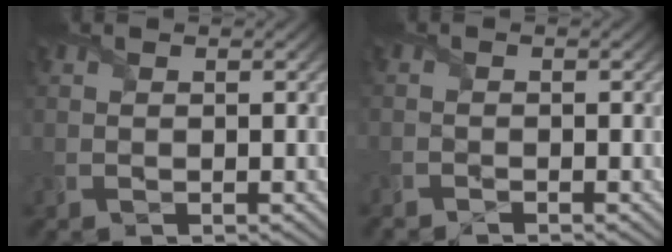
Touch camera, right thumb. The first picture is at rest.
{"total": 1.3, "force": [-1.3, 0.0, -0.1], "torque": [0.003, -0.004, -0.030]}